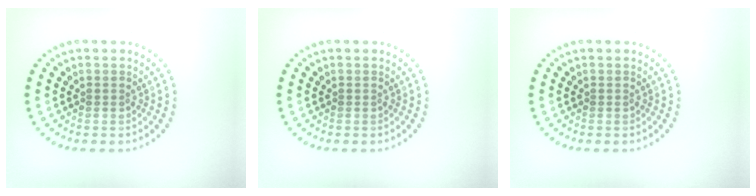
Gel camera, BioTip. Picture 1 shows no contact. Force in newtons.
{"total": 0.0}
{"total": 0.0}